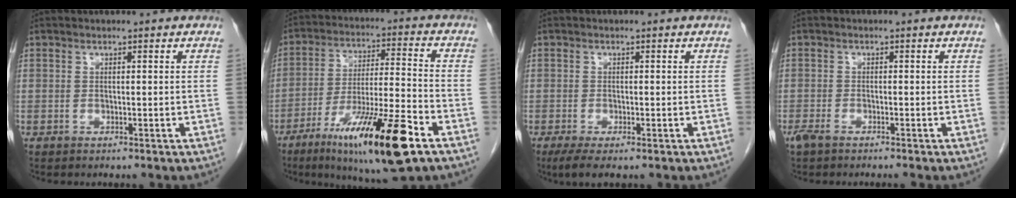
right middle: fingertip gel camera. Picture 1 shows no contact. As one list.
[{"total": 18.3, "force": [-10.1, 1.5, 15.2], "torque": [-0.251, -0.035, -0.168]}, {"total": 4.1, "force": [-2.5, 1.1, 3.0], "torque": [-0.054, -0.011, -0.039]}, {"total": 2.3, "force": [-1.8, 0.4, 1.3], "torque": [-0.025, -0.004, -0.033]}]